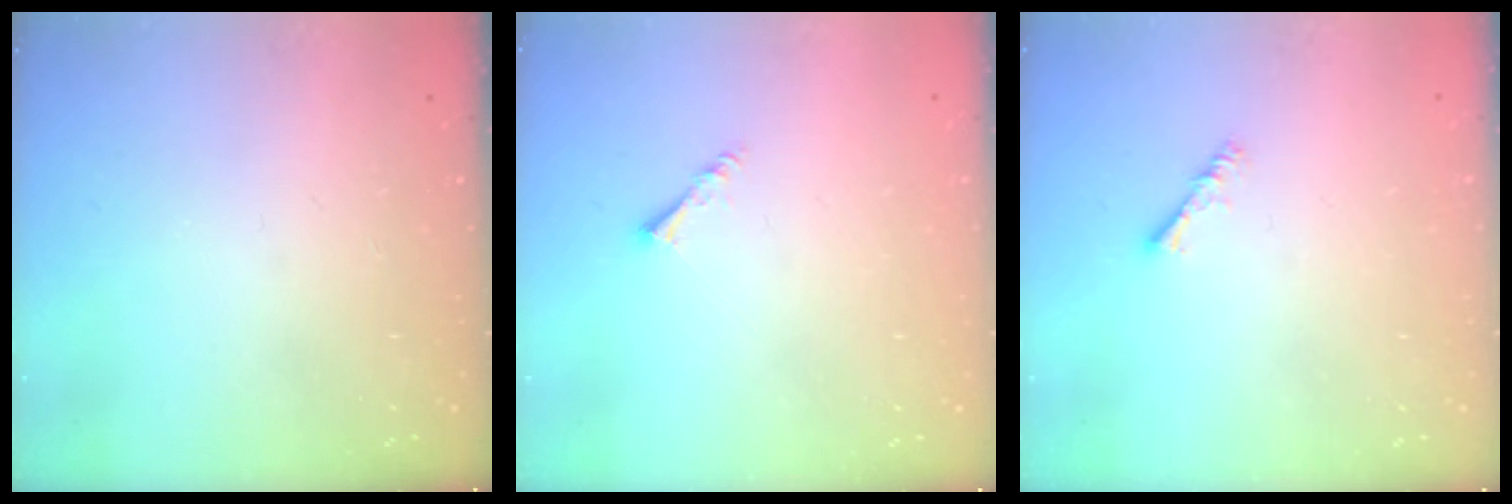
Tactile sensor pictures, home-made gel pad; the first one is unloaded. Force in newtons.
{"total": 1.6, "press": 1.6, "slide": 0.3}
{"total": 2.3, "press": 2.3, "slide": 0.4}